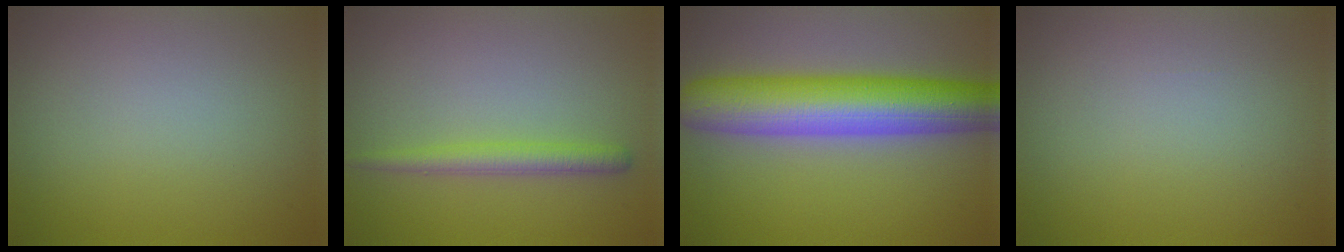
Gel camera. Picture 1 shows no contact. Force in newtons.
{"total": 2.3, "press": 2.3, "slide": 0.1}
{"total": 9.6, "press": 9.6, "slide": 0.3}
{"total": 0.0}